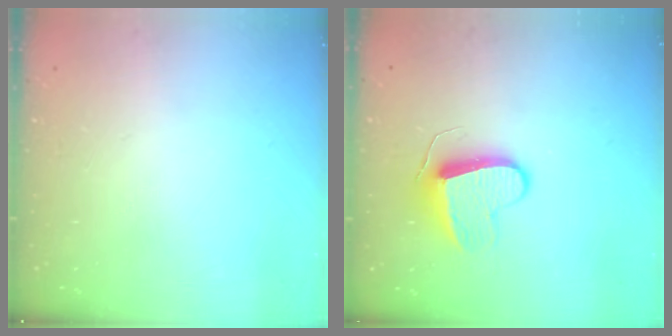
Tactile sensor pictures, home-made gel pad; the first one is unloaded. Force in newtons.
{"total": 9.4, "press": 9.4, "slide": 0.4}